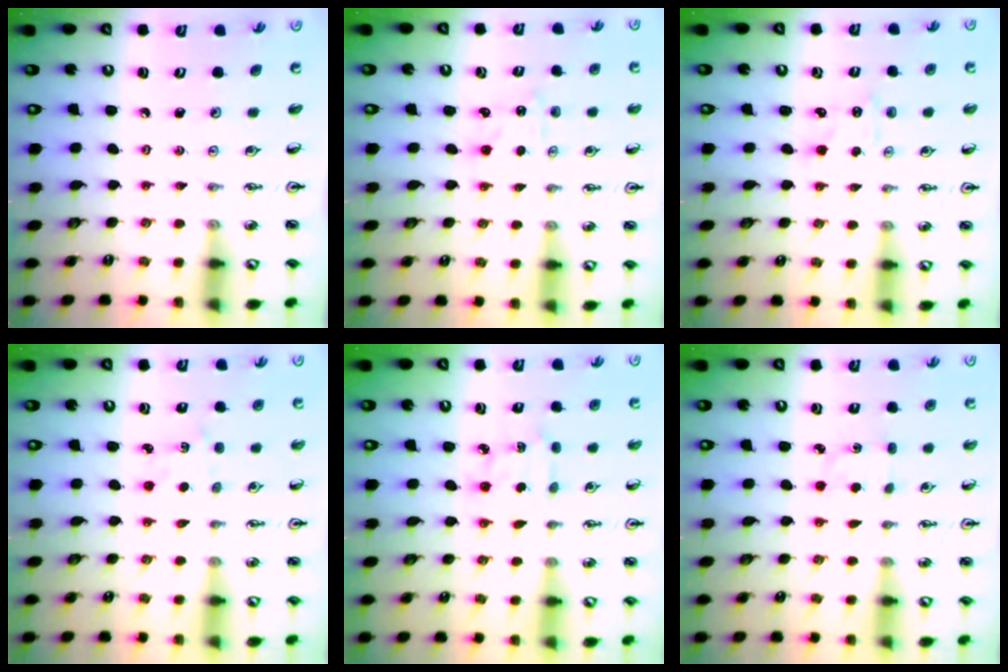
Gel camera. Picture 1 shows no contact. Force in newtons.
{"total": 0.0}
{"total": 0.8, "press": 0.7, "slide": 0.2}
{"total": 2.3, "press": 2.3, "slide": 0.2}
{"total": 3.1, "press": 3.1, "slide": 0.0}
{"total": 1.6, "press": 1.5, "slide": 0.5}